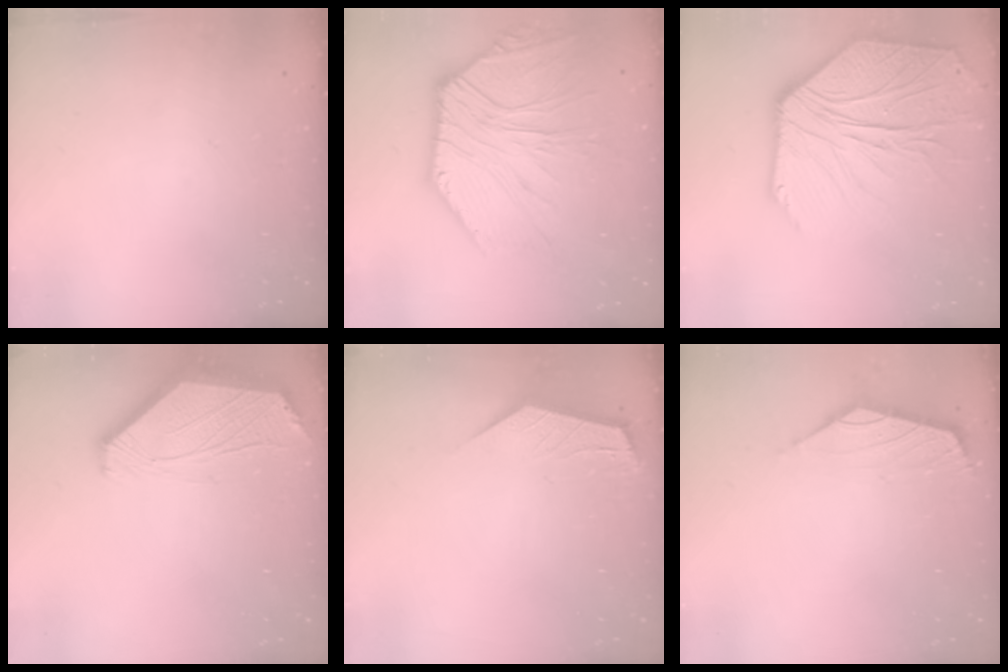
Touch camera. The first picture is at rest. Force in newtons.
{"total": 9.8, "press": 9.8, "slide": 0.8}
{"total": 13.2, "press": 13.0, "slide": 1.9}
{"total": 2.6, "press": 2.5, "slide": 0.6}
{"total": 2.3, "press": 2.3, "slide": 0.3}
{"total": 1.8, "press": 1.6, "slide": 0.7}